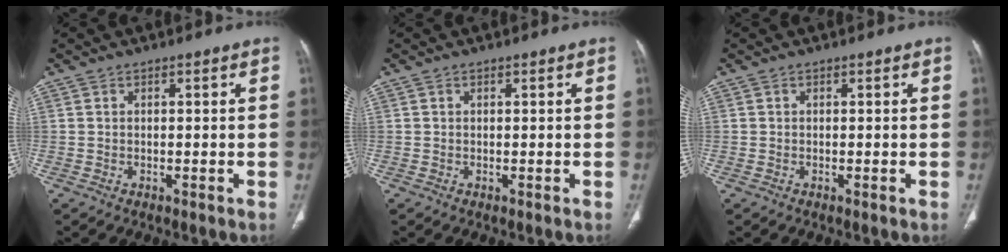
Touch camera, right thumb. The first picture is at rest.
{"total": 0.0}
{"total": 0.0}